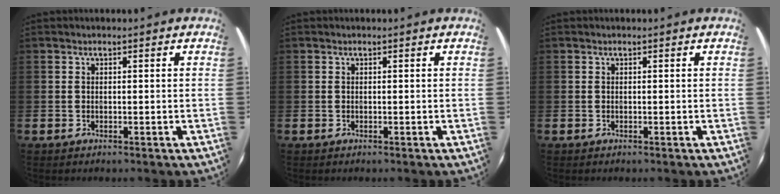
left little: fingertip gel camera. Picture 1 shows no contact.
{"total": 0.0}
{"total": 0.0}